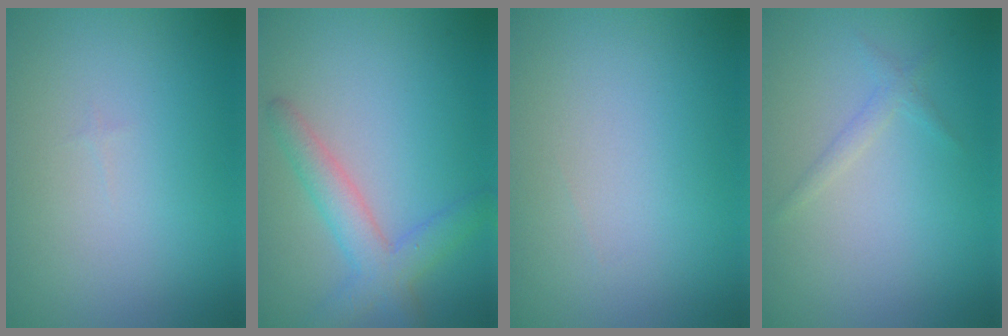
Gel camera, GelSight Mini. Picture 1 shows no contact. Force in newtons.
{"total": 3.9, "press": 3.9, "slide": 0.2}
{"total": 0.0}
{"total": 1.1, "press": 1.1, "slide": 0.0}